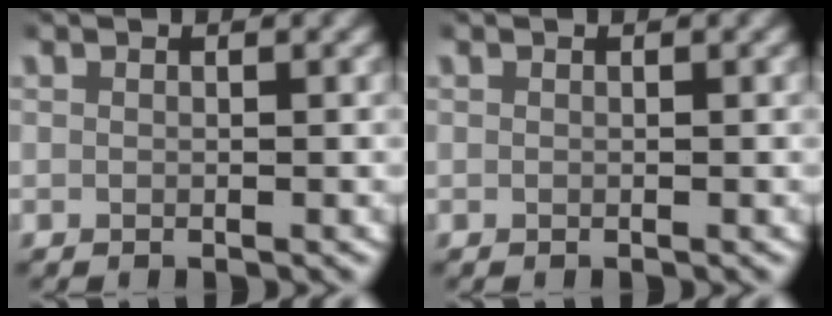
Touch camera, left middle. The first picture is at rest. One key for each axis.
{"total": 0.0}